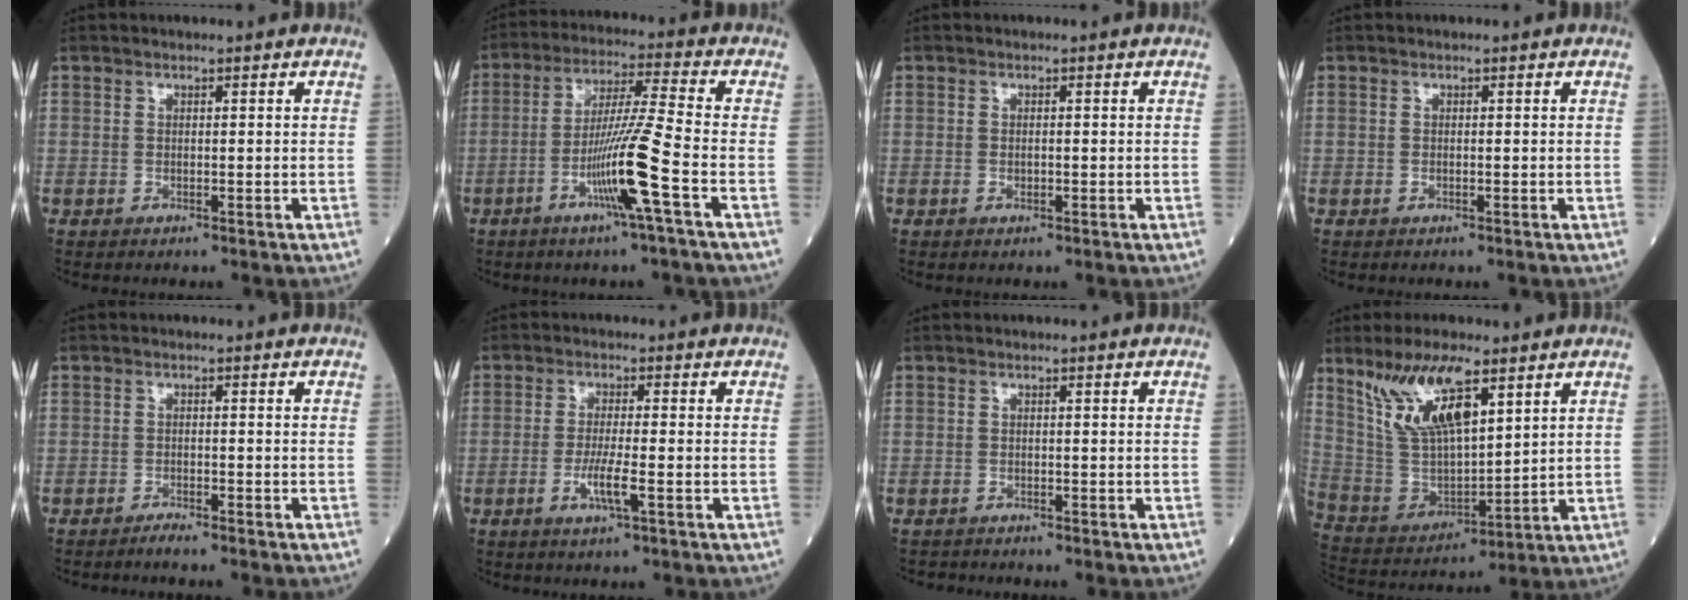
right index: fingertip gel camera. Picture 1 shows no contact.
{"total": 10.8, "force": [-4.1, -1.7, 9.8], "torque": [-0.190, -0.007, -0.079]}
{"total": 0.8, "force": [-0.2, 0.3, 0.7], "torque": [-0.015, -0.001, -0.002]}
{"total": 0.0}
{"total": 1.7, "force": [-1.6, -0.1, 0.6], "torque": [-0.012, 0.000, -0.026]}
{"total": 4.4, "force": [-1.5, 0.0, 4.1], "torque": [-0.081, -0.008, -0.030]}
{"total": 1.1, "force": [-1.1, 0.2, -0.3], "torque": [0.000, -0.003, -0.021]}
{"total": 13.9, "force": [8.2, 4.1, 10.5], "torque": [-0.213, 0.008, 0.167]}